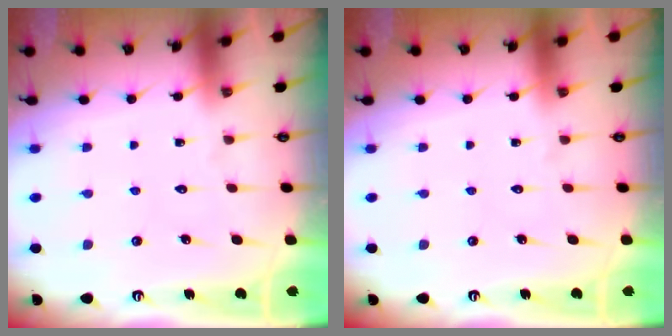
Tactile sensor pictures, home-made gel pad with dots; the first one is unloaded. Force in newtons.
{"total": 0.0}